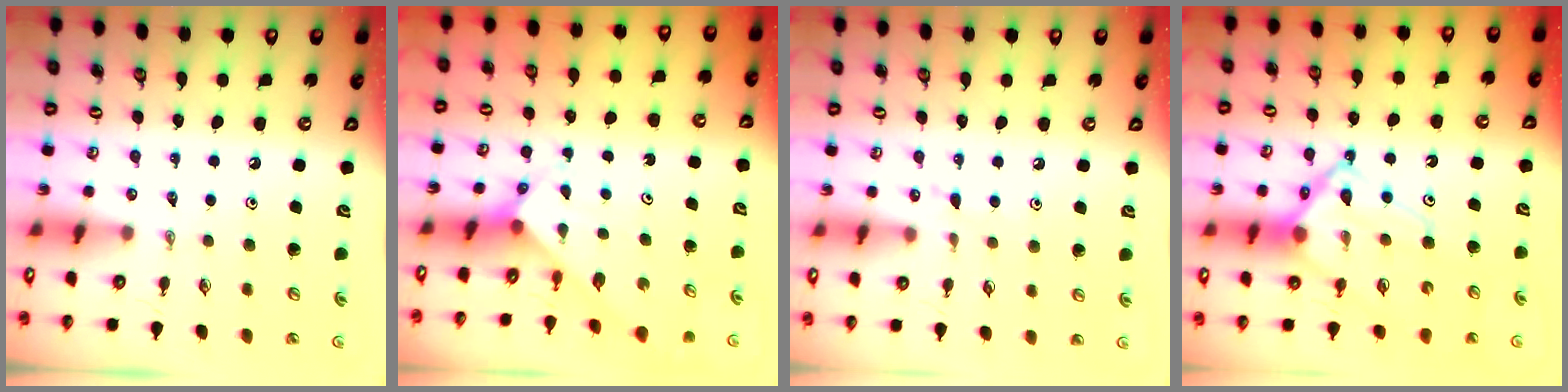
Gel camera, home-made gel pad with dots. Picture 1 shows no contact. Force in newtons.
{"total": 2.9, "press": 2.9, "slide": 0.1}
{"total": 5.6, "press": 5.6, "slide": 0.5}
{"total": 18.1, "press": 18.0, "slide": 1.6}